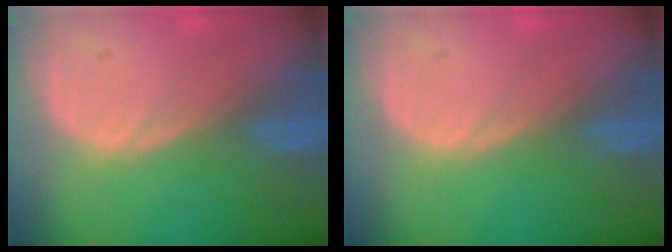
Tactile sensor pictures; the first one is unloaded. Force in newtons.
{"total": 0.0}